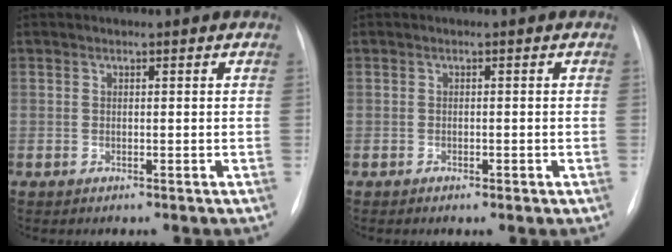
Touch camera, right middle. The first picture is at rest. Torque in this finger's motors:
{"motor_torque": [-0.30, -0.13, -0.02, -0.01]}